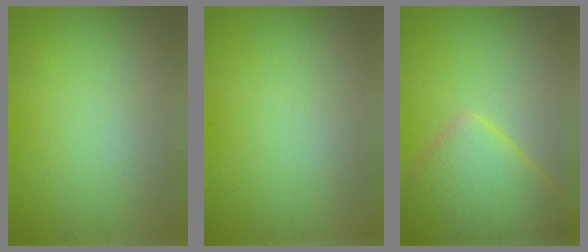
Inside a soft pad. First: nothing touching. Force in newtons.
{"total": 0.0}
{"total": 6.9, "press": 6.9, "slide": 0.5}